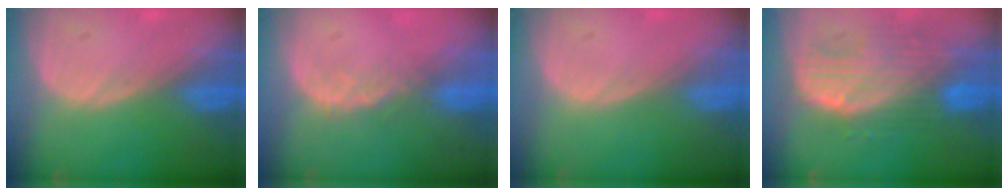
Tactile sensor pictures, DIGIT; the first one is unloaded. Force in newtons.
{"total": 2.6, "press": 2.1, "slide": 1.5}
{"total": 0.0}
{"total": 10.2, "press": 8.9, "slide": 5.1}